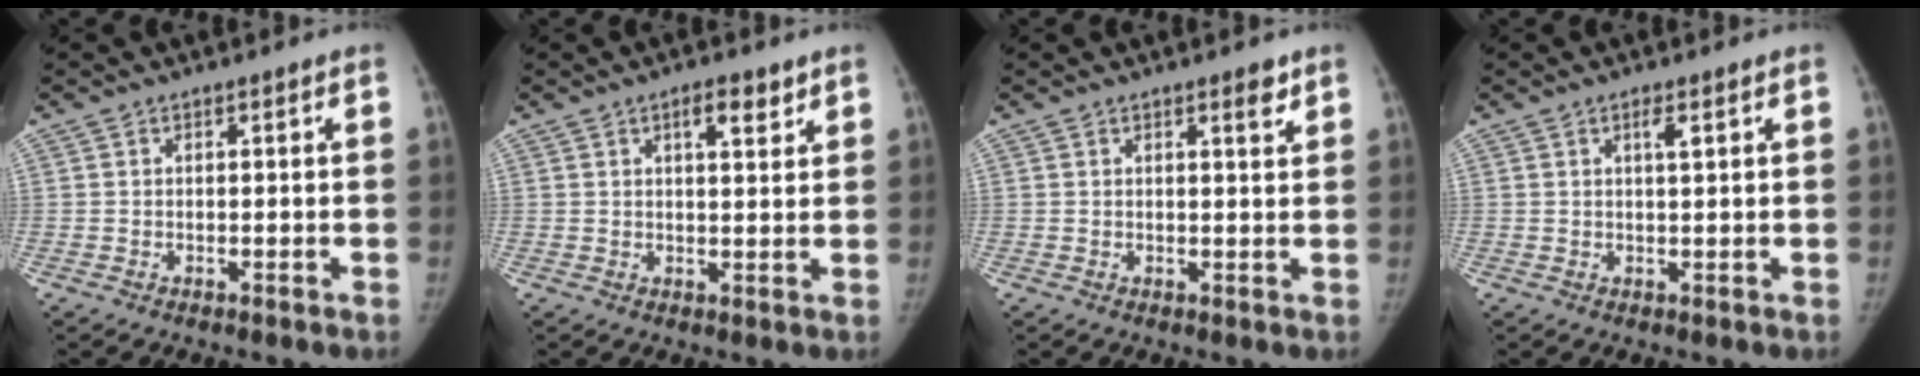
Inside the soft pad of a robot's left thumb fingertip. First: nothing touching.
{"total": 4.4, "force": [2.6, 1.6, 3.2], "torque": [-0.036, -0.014, 0.039]}
{"total": 2.2, "force": [1.5, 0.5, 1.5], "torque": [-0.015, -0.010, 0.021]}
{"total": 2.0, "force": [0.9, 0.4, 1.7], "torque": [-0.027, -0.002, 0.016]}